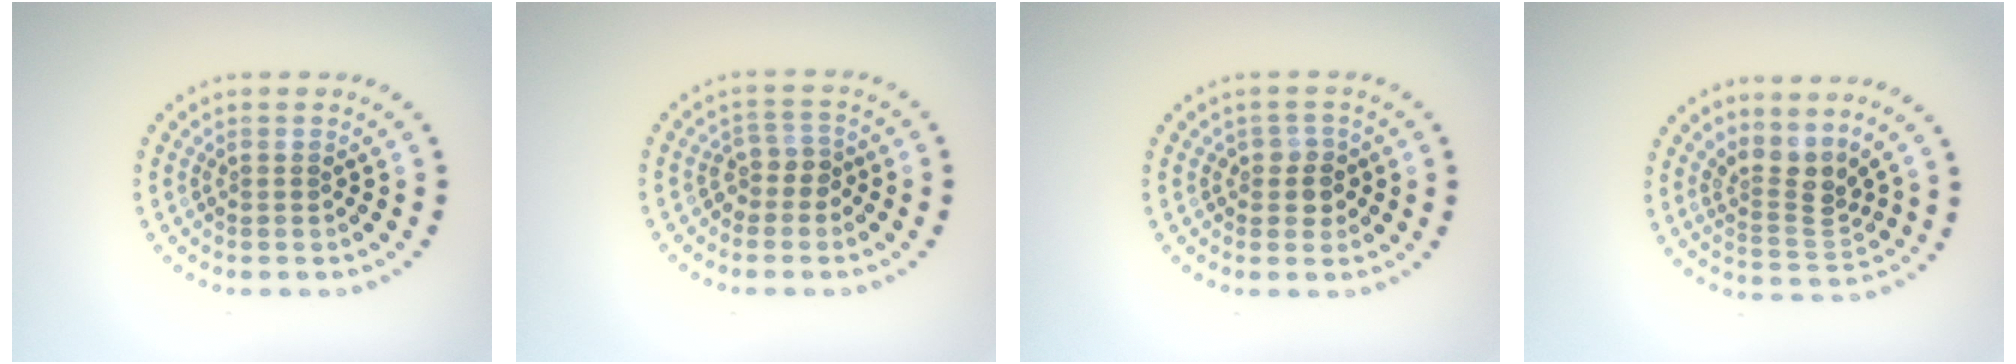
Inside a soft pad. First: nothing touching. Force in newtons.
{"total": 1.9, "press": 1.5, "slide": 1.1}
{"total": 1.9, "press": 1.7, "slide": 0.8}
{"total": 3.3, "press": 2.3, "slide": 2.4}